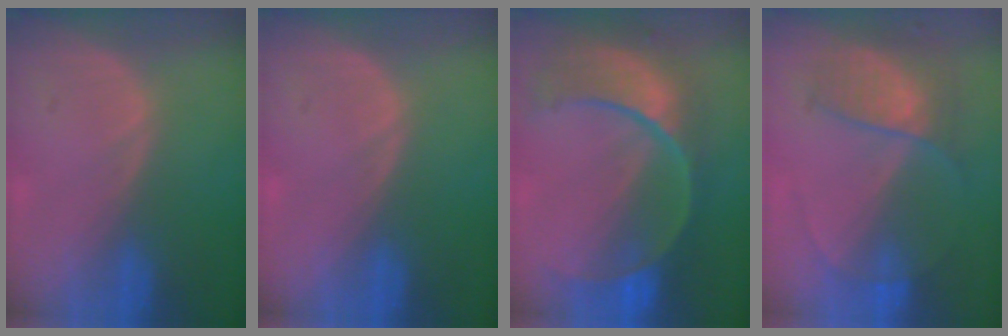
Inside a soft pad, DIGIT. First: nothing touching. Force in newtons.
{"total": 0.0}
{"total": 11.1, "press": 9.3, "slide": 6.1}
{"total": 7.1, "press": 6.1, "slide": 3.6}